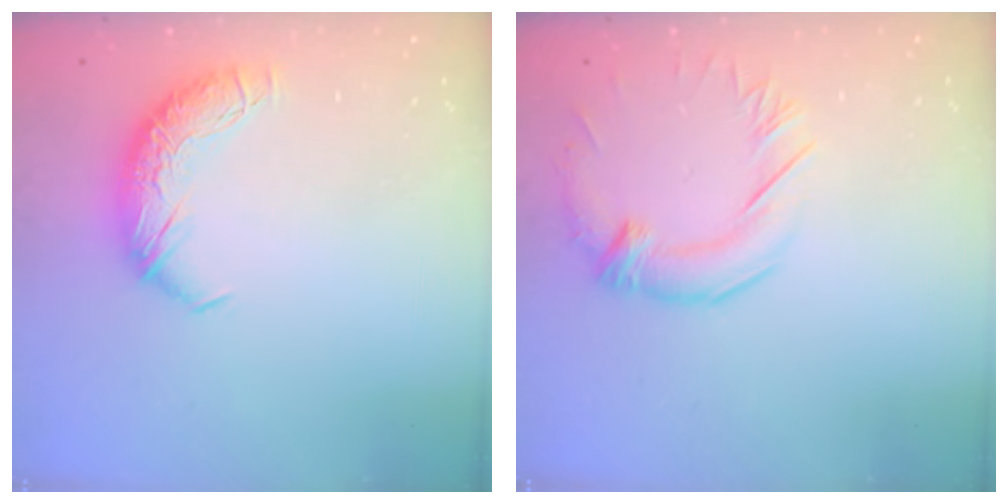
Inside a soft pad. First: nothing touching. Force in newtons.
{"total": 1.1, "press": 0.1, "slide": 1.1}